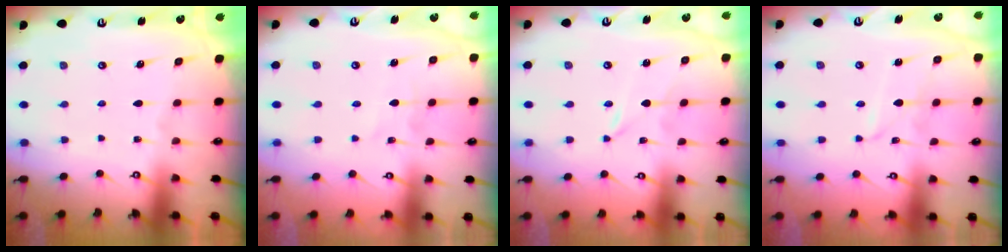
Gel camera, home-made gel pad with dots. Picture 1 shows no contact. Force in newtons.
{"total": 1.5, "press": 1.5, "slide": 0.1}
{"total": 0.0}
{"total": 2.9, "press": 2.9, "slide": 0.4}